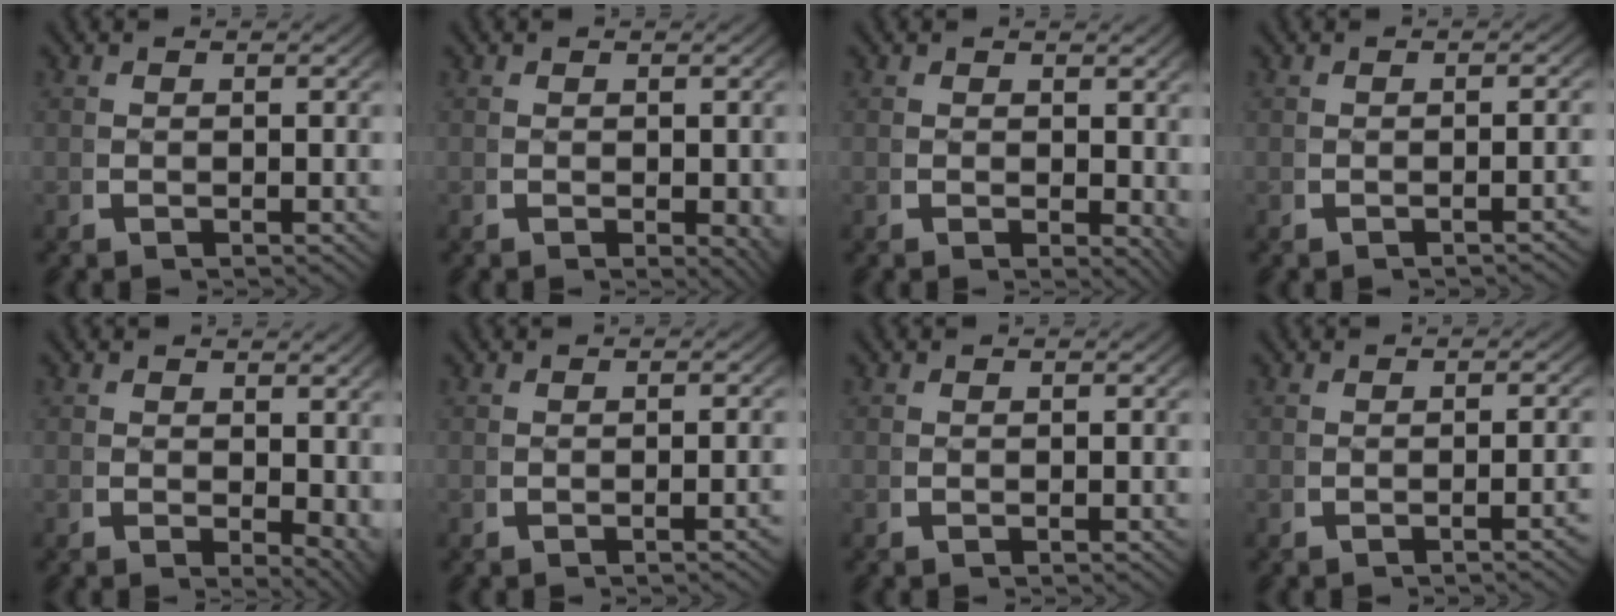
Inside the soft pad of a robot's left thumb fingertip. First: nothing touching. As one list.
[{"total": 1.9, "force": [-0.1, 1.0, 1.6], "torque": [-0.020, -0.012, 0.003]}, {"total": 1.8, "force": [0.7, 1.0, 1.3], "torque": [-0.010, -0.010, 0.015]}, {"total": 1.4, "force": [-0.9, 0.0, 1.1], "torque": [-0.016, 0.007, -0.013]}, {"total": 2.8, "force": [0.6, 1.5, 2.2], "torque": [-0.023, -0.016, 0.018]}, {"total": 1.1, "force": [-0.5, 0.0, 1.0], "torque": [-0.016, 0.006, -0.009]}, {"total": 0.0}, {"total": 1.7, "force": [-0.8, 0.0, 1.5], "torque": [-0.022, 0.008, -0.014]}]